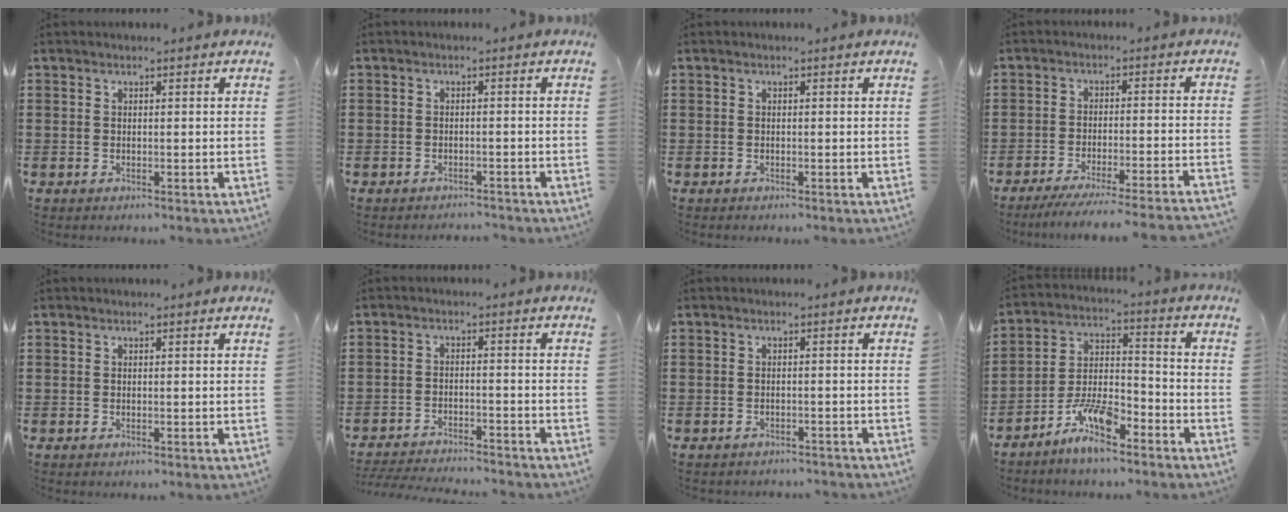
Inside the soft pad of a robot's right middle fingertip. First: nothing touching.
{"total": 1.6, "force": [-1.5, 0.1, -0.2], "torque": [-0.002, 0.000, -0.035]}
{"total": 0.0}
{"total": 4.8, "force": [-4.3, -0.6, 2.1], "torque": [-0.040, -0.019, -0.084]}
{"total": 0.0}
{"total": 3.5, "force": [-3.5, 0.0, 0.5], "torque": [-0.019, -0.005, -0.074]}
{"total": 1.0, "force": [-1.0, 0.1, 0.1], "torque": [-0.006, -0.002, -0.021]}
{"total": 8.9, "force": [-6.6, 2.4, 5.4], "torque": [-0.117, 0.005, -0.128]}